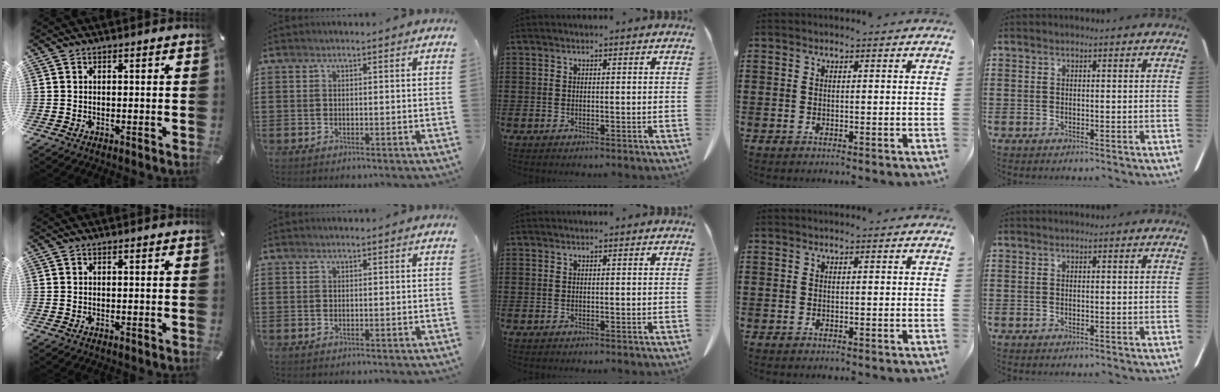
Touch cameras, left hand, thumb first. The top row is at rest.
{}